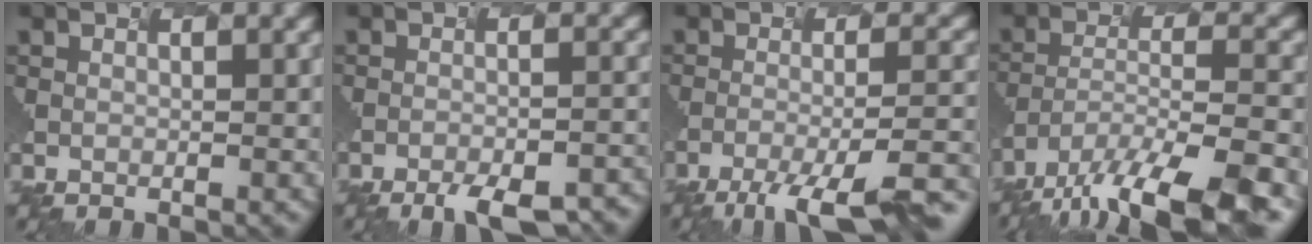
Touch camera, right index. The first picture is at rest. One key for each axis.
{"total": 7.0, "fx": -5.0, "fy": 1.6, "fz": 4.7, "tx": -0.065, "ty": -0.015, "tz": -0.056}
{"total": 10.5, "fx": -6.8, "fy": 2.1, "fz": 7.7, "tx": -0.112, "ty": -0.003, "tz": -0.091}
{"total": 12.2, "fx": -9.8, "fy": 2.8, "fz": 6.7, "tx": -0.129, "ty": -0.021, "tz": -0.147}